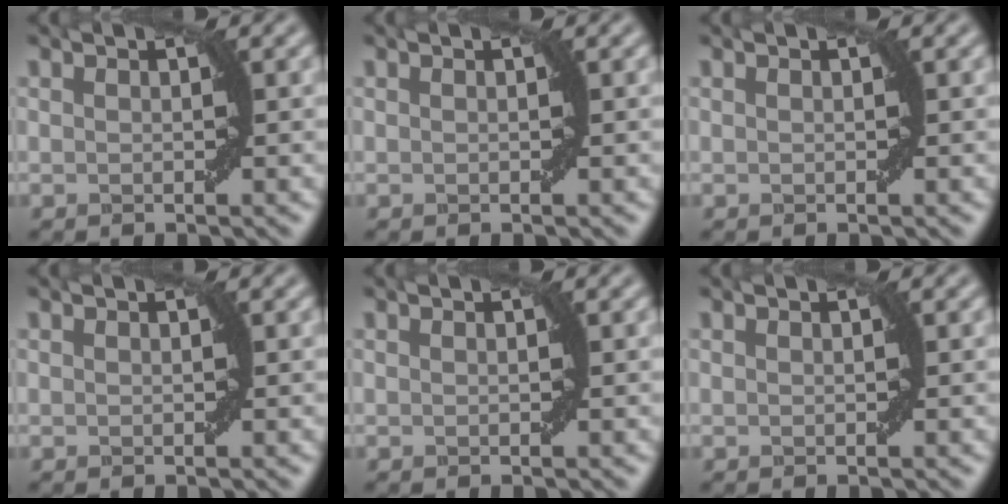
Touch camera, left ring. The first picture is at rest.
{"total": 0.0}
{"total": 0.0}
{"total": 0.0}
{"total": 0.0}
{"total": 0.0}